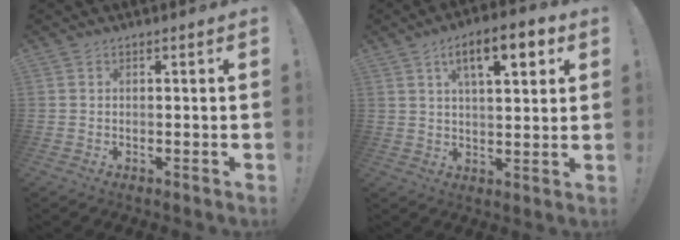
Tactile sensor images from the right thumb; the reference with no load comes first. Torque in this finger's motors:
{"motor_torque": [-0.66, 1.61, 0.47, 0.52, 0.06]}